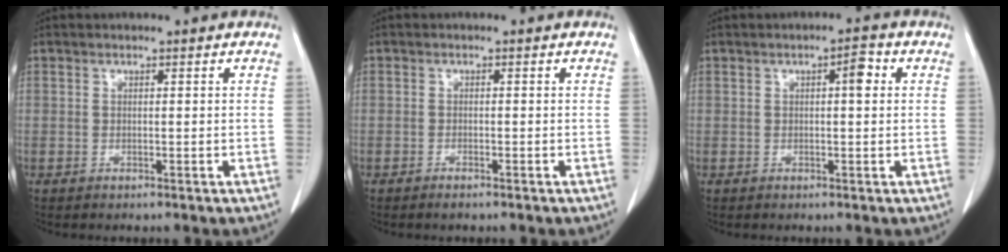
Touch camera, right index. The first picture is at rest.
{"total": 1.1, "force": [-0.9, 0.2, 0.6], "torque": [-0.013, -0.002, -0.012]}
{"total": 2.6, "force": [0.6, 0.6, 2.5], "torque": [-0.037, 0.006, 0.008]}